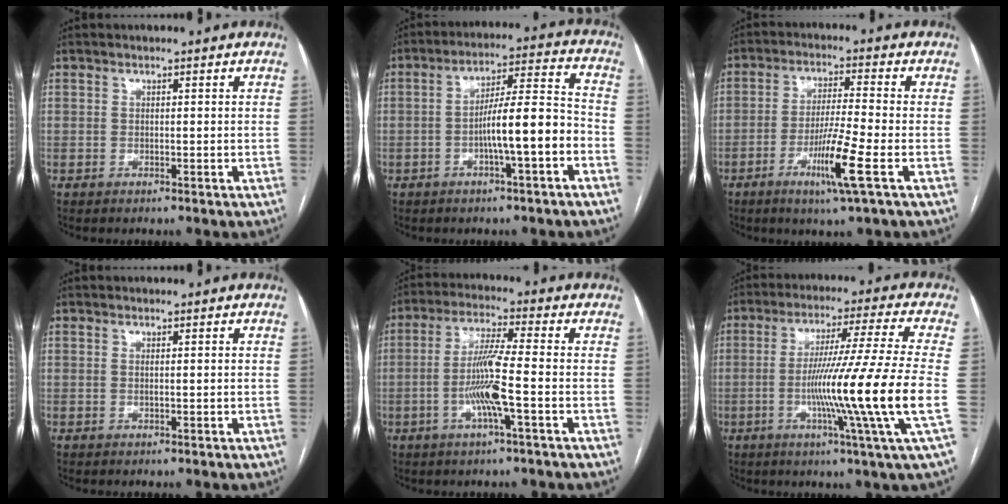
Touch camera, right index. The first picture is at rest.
{"total": 9.9, "force": [-3.4, 0.6, 9.2], "torque": [-0.155, 0.025, -0.052]}
{"total": 8.7, "force": [-3.7, -0.8, 7.8], "torque": [-0.149, -0.017, -0.070]}
{"total": 0.6, "force": [0.0, 0.0, 0.6], "torque": [-0.014, -0.001, 0.002]}
{"total": 8.6, "force": [-2.3, -0.2, 8.2], "torque": [-0.166, 0.000, -0.047]}
{"total": 17.1, "force": [-3.6, -3.2, 16.4], "torque": [-0.284, -0.023, -0.072]}